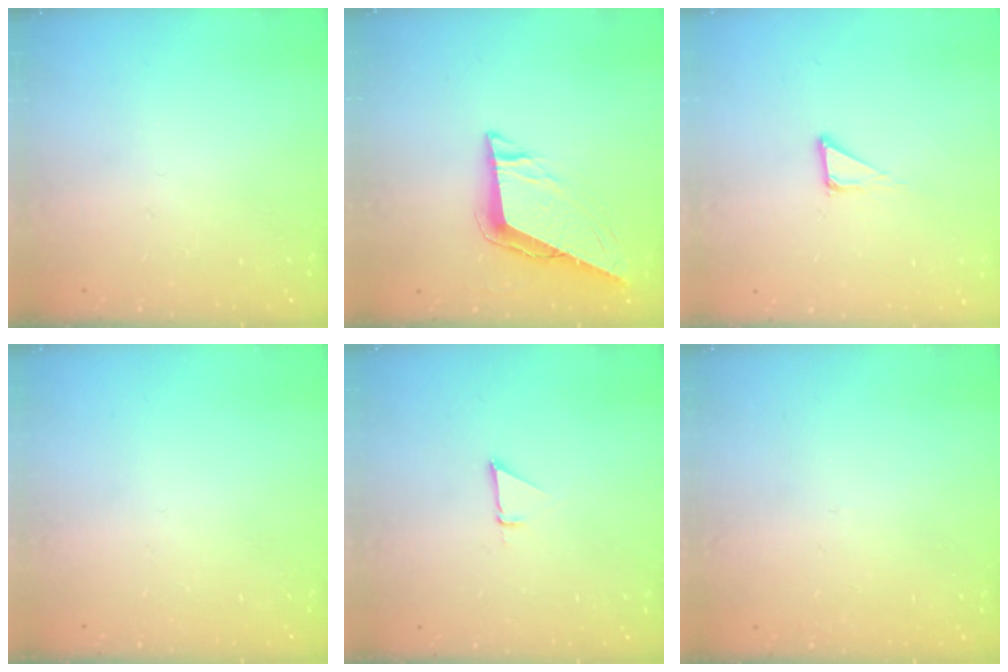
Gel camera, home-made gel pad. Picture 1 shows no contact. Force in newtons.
{"total": 8.4, "press": 8.4, "slide": 0.9}
{"total": 4.4, "press": 4.4, "slide": 0.1}
{"total": 0.0}
{"total": 1.5, "press": 1.5, "slide": 0.0}
{"total": 2.7, "press": 2.7, "slide": 0.3}